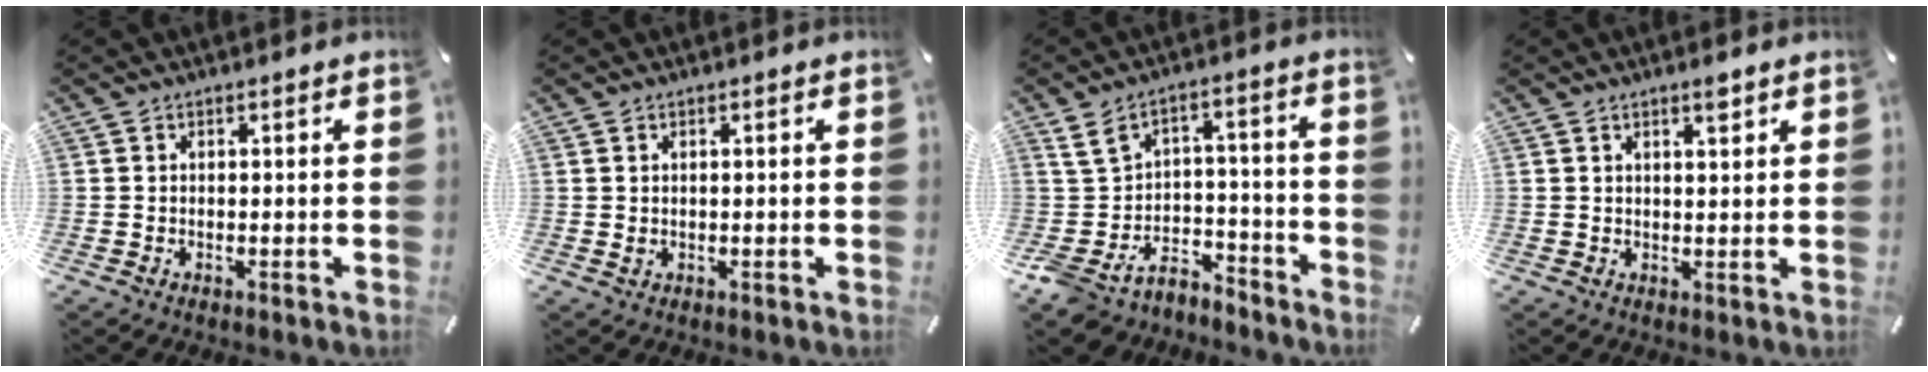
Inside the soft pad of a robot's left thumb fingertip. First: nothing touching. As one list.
[{"total": 0.7, "force": [0.1, 0.4, 0.5], "torque": [-0.009, 0.003, 0.001]}, {"total": 7.3, "force": [-1.1, 6.4, 3.3], "torque": [-0.065, 0.010, -0.018]}, {"total": 2.4, "force": [1.7, 0.5, 1.6], "torque": [-0.027, -0.001, 0.028]}]